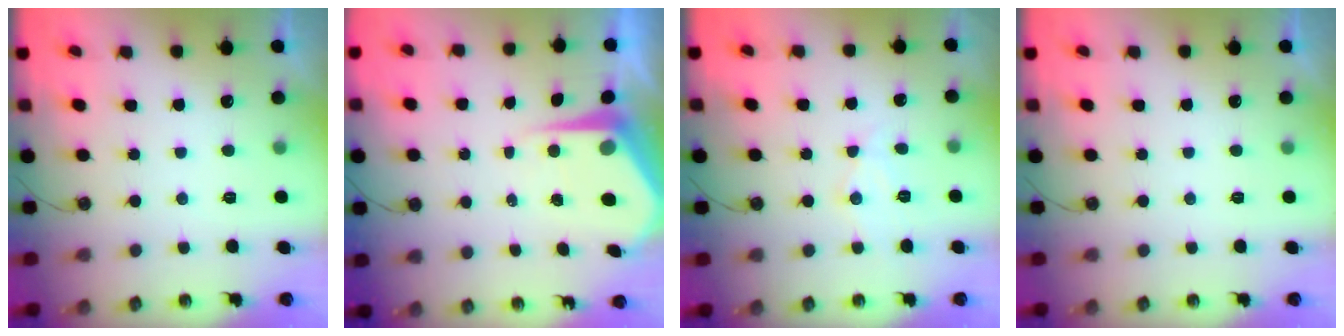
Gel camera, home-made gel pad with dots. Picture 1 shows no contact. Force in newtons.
{"total": 7.2, "press": 7.2, "slide": 0.8}
{"total": 8.3, "press": 8.3, "slide": 0.2}
{"total": 0.0}